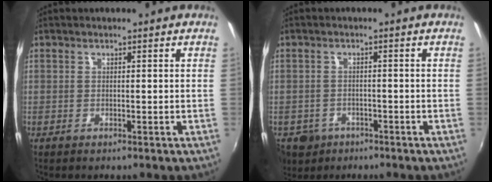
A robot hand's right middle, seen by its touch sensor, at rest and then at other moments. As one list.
[{"total": 6.9, "force": [-3.6, 5.4, 2.3], "torque": [-0.068, -0.011, -0.054]}]